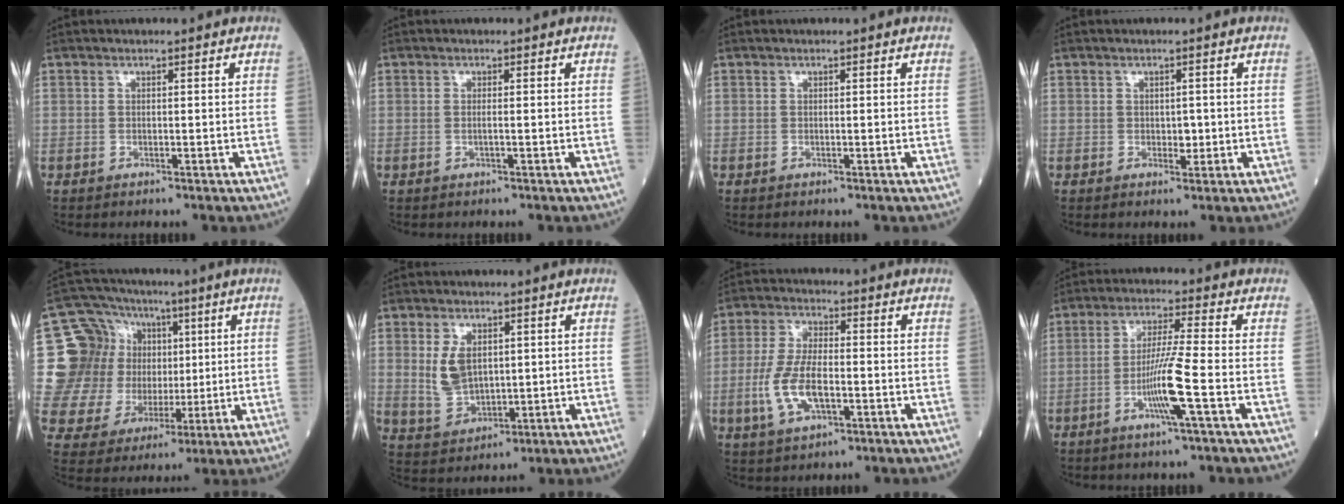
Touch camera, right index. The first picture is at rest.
{"total": 0.8, "force": [-0.1, -0.2, 0.8], "torque": [-0.019, -0.002, -0.003]}
{"total": 0.0}
{"total": 1.5, "force": [-0.1, 0.9, 1.1], "torque": [-0.013, 0.000, 0.000]}
{"total": 16.3, "force": [3.7, 14.1, 7.2], "torque": [-0.144, 0.061, 0.083]}
{"total": 6.1, "force": [1.3, 3.7, 4.7], "torque": [-0.103, 0.003, 0.035]}
{"total": 8.8, "force": [-2.2, 3.4, 7.8], "torque": [-0.173, 0.000, -0.040]}
{"total": 7.8, "force": [-2.7, -1.2, 7.3], "torque": [-0.142, -0.008, -0.054]}